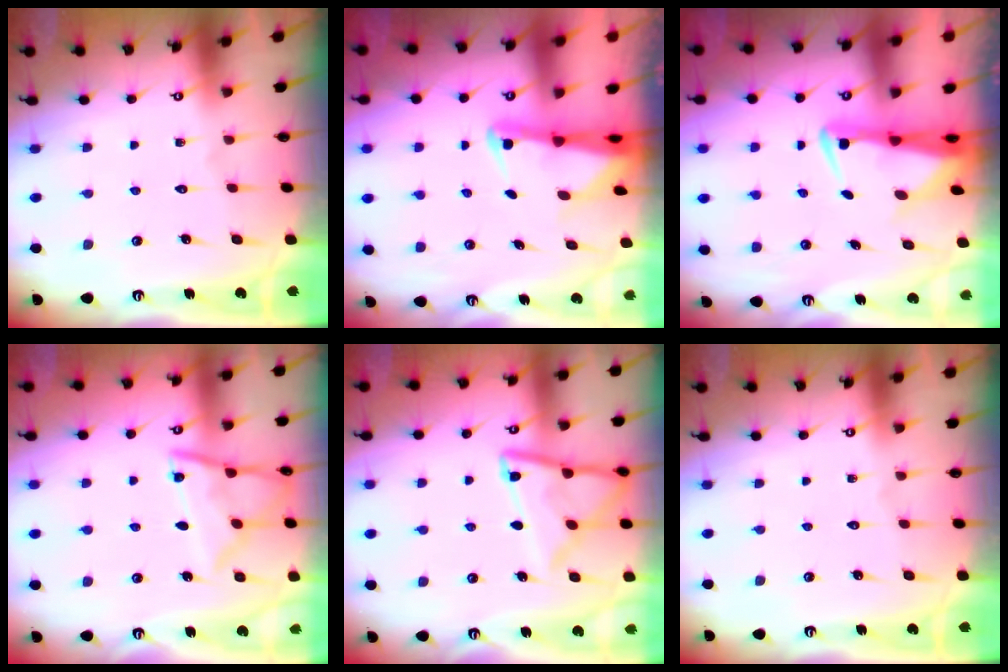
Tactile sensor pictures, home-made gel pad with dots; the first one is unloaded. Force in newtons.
{"total": 2.8, "press": 2.7, "slide": 0.4}
{"total": 3.5, "press": 3.4, "slide": 0.7}
{"total": 11.0, "press": 11.0, "slide": 0.4}
{"total": 13.9, "press": 13.8, "slide": 1.4}
{"total": 0.0}